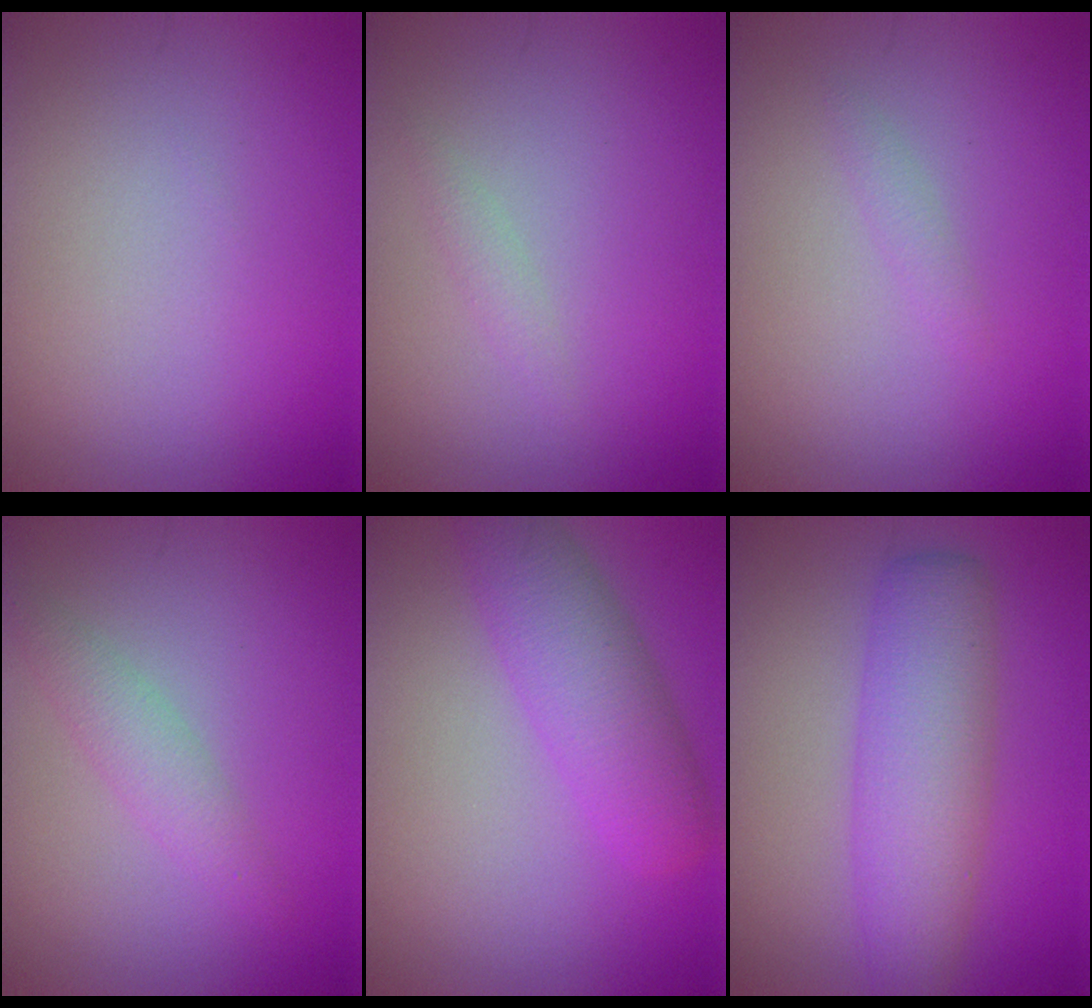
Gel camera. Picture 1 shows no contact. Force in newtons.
{"total": 1.0, "press": 1.0, "slide": 0.0}
{"total": 0.9, "press": 0.8, "slide": 0.1}
{"total": 2.2, "press": 2.2, "slide": 0.2}
{"total": 5.2, "press": 5.2, "slide": 0.0}
{"total": 6.1, "press": 6.1, "slide": 0.4}